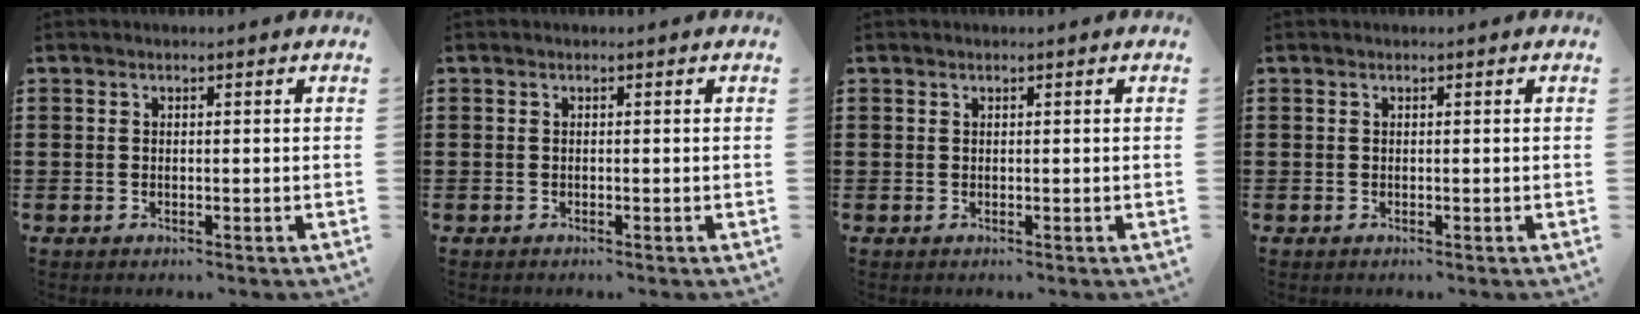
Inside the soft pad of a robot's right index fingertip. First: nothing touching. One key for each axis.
{"total": 0.0}
{"total": 0.0}
{"total": 0.0}